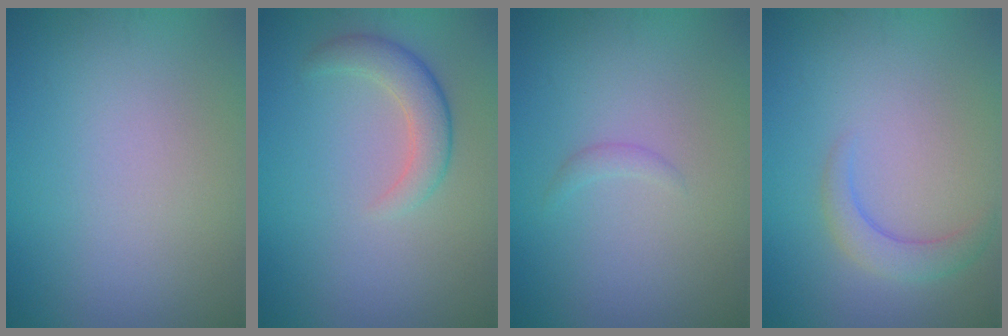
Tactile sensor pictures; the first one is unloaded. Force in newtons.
{"total": 2.9, "press": 2.9, "slide": 0.2}
{"total": 0.7, "press": 0.7, "slide": 0.1}
{"total": 2.2, "press": 2.2, "slide": 0.3}